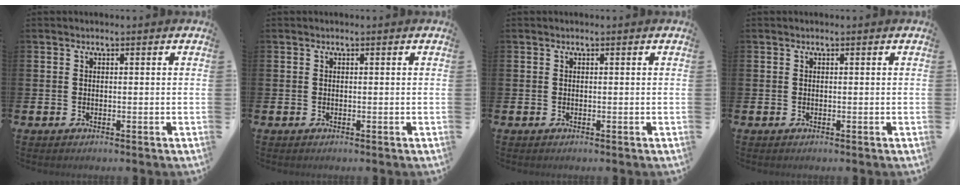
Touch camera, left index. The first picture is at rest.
{"total": 0.0}
{"total": 0.0}
{"total": 0.0}